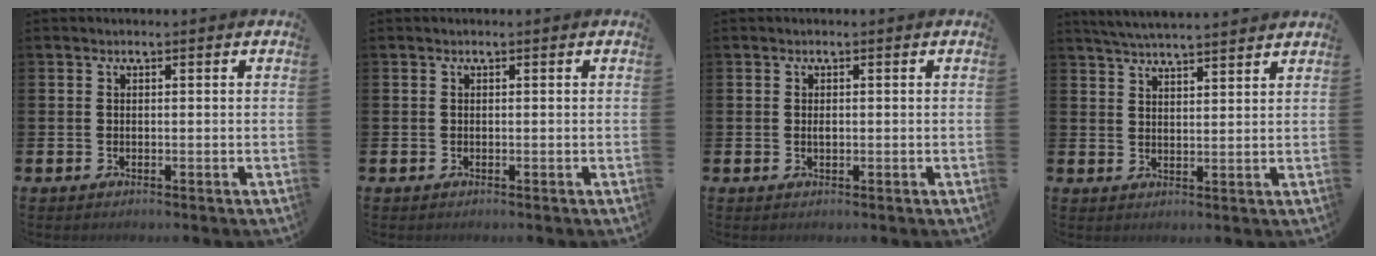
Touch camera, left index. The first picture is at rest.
{"total": 0.0}
{"total": 0.7, "force": [0.1, 0.4, 0.6], "torque": [-0.010, 0.001, 0.001]}
{"total": 4.5, "force": [4.4, -0.1, 0.7], "torque": [-0.027, -0.020, 0.081]}